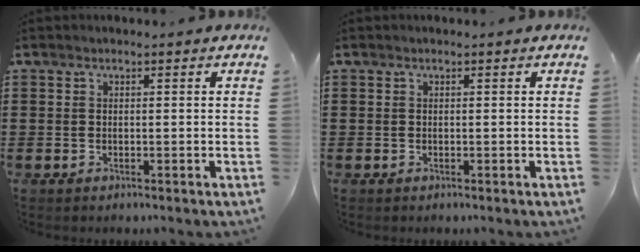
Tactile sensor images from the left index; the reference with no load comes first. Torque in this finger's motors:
{"motor_torque": [0.00, 0.00, 0.00, 0.01]}